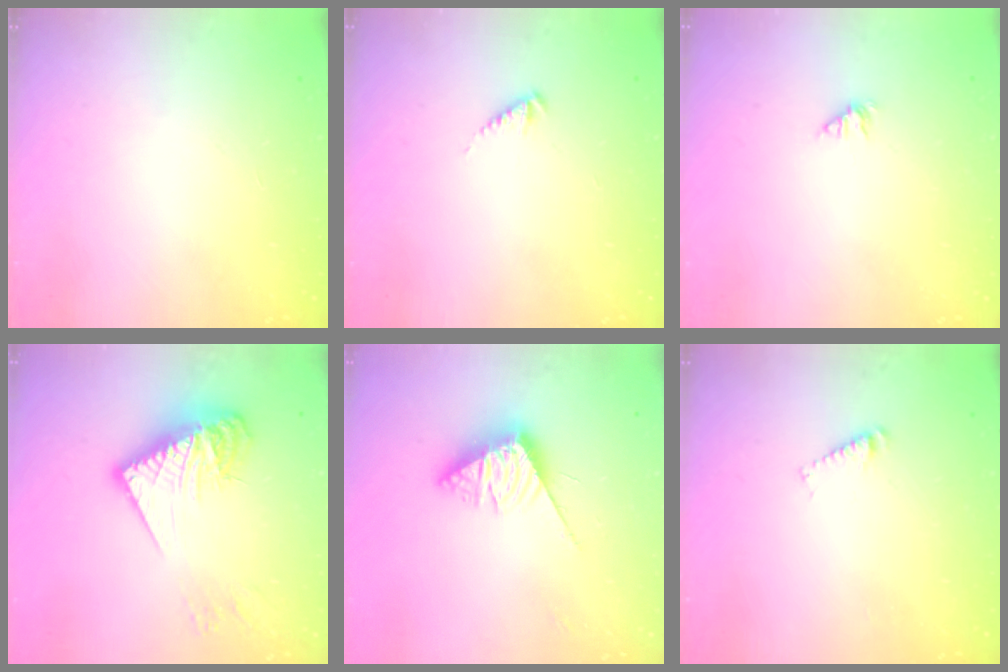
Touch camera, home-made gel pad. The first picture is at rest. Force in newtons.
{"total": 2.4, "press": 2.4, "slide": 0.3}
{"total": 1.0, "press": 1.0, "slide": 0.2}
{"total": 16.1, "press": 16.1, "slide": 1.5}
{"total": 9.6, "press": 9.6, "slide": 0.2}
{"total": 3.2, "press": 3.2, "slide": 0.3}